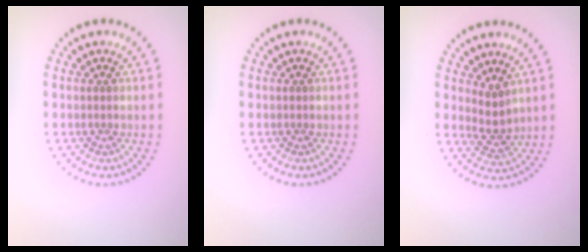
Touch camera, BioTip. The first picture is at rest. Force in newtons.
{"total": 0.0}
{"total": 2.0, "press": 1.6, "slide": 1.2}